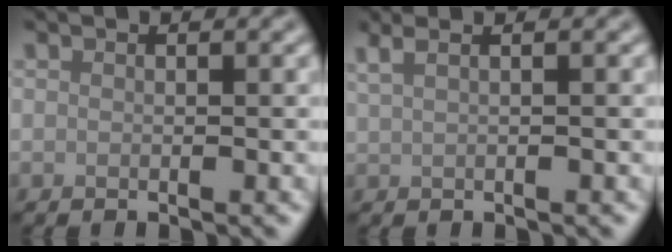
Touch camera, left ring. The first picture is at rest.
{"total": 3.1, "force": [1.9, 1.4, 2.0], "torque": [-0.026, 0.015, 0.007]}